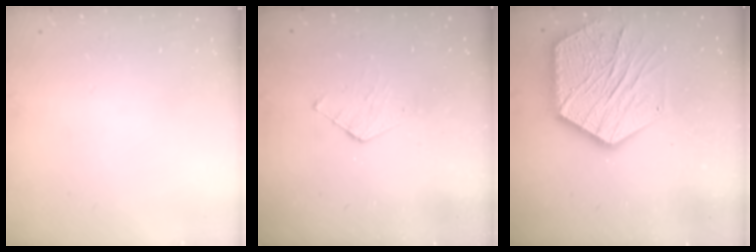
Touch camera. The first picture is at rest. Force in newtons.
{"total": 4.4, "press": 4.4, "slide": 0.4}
{"total": 21.4, "press": 21.4, "slide": 1.7}